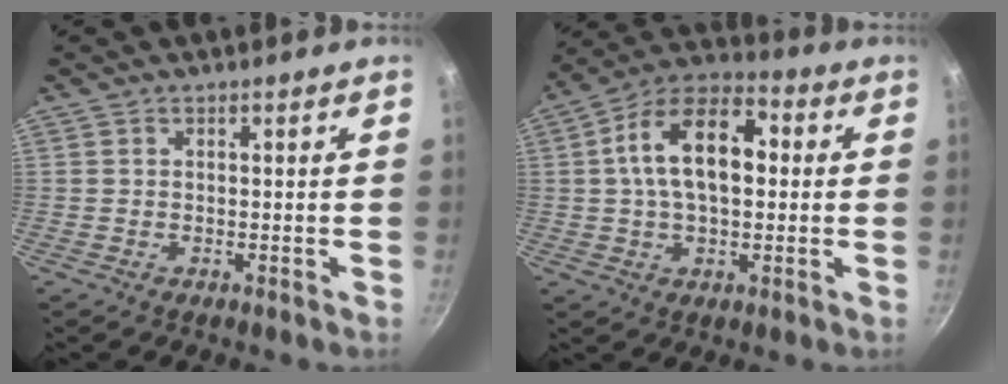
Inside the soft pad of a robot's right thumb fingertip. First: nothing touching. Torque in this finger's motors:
{"motor_torque": [0.87, 3.50, 1.47, -0.10, 0.13]}